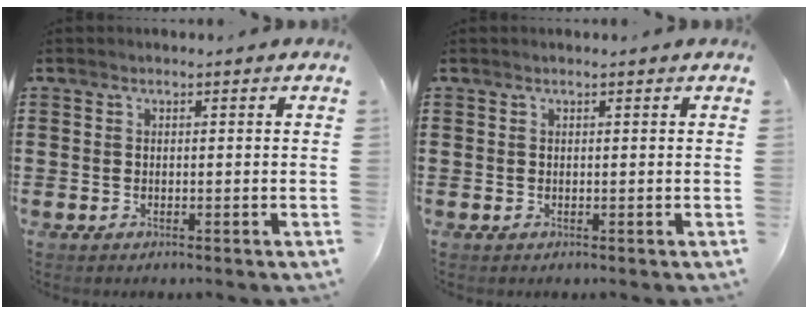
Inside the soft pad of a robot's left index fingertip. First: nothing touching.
{"total": 0.0}